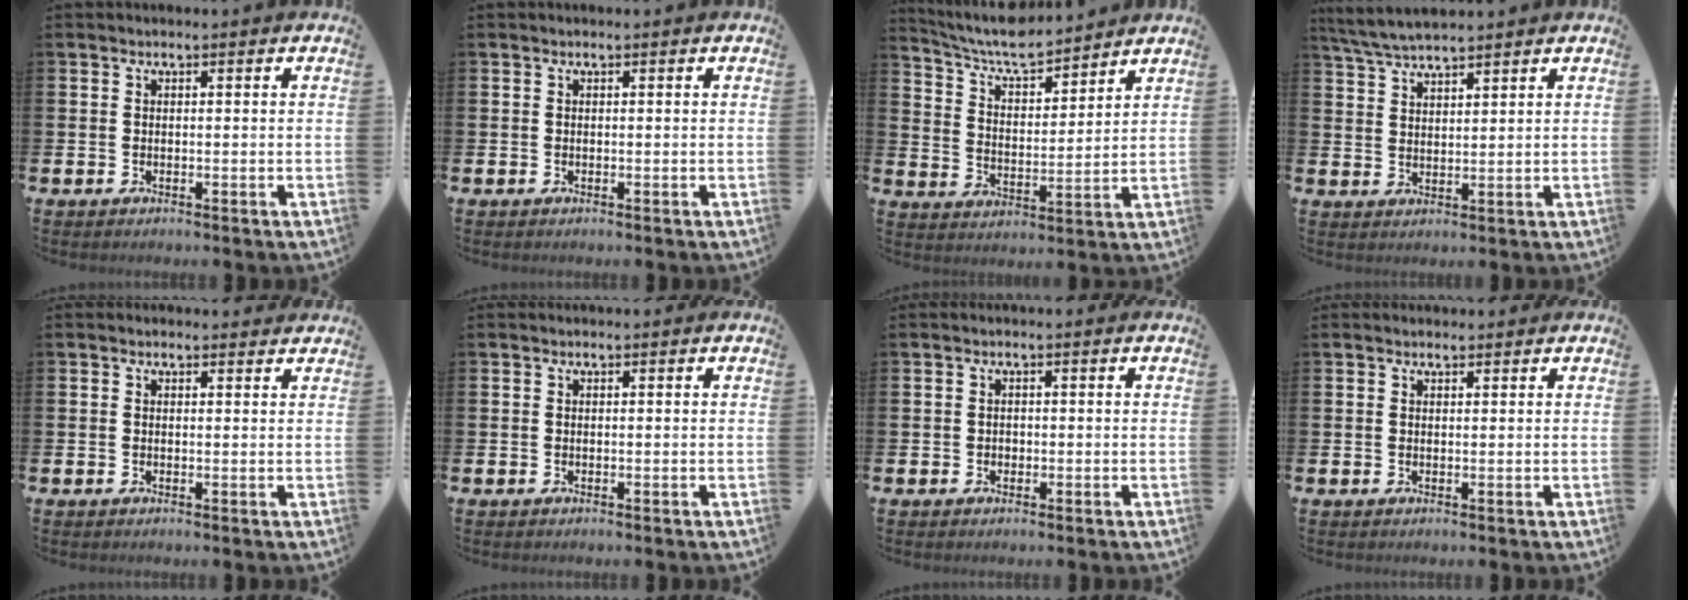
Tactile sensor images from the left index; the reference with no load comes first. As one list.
[{"total": 0.0}, {"total": 7.2, "force": [6.7, 1.1, 2.3], "torque": [-0.073, -0.039, 0.118]}, {"total": 4.7, "force": [4.5, 0.2, 1.2], "torque": [-0.038, -0.015, 0.082]}, {"total": 0.7, "force": [0.6, 0.3, 0.2], "torque": [0.009, -0.002, 0.008]}, {"total": 0.0}, {"total": 0.7, "force": [-0.1, 0.7, 0.2], "torque": [-0.003, 0.005, -0.004]}, {"total": 0.8, "force": [0.8, 0.3, 0.2], "torque": [0.007, -0.002, 0.011]}]